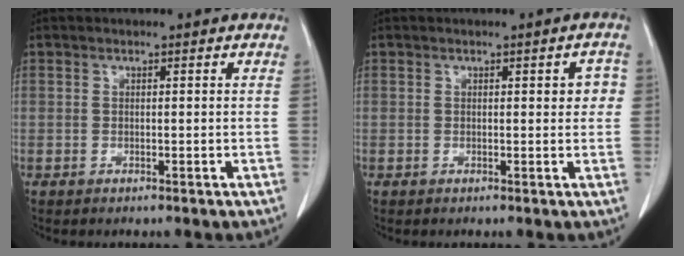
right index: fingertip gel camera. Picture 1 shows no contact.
{"total": 2.3, "force": [0.4, 1.0, 2.1], "torque": [-0.016, 0.005, 0.003]}